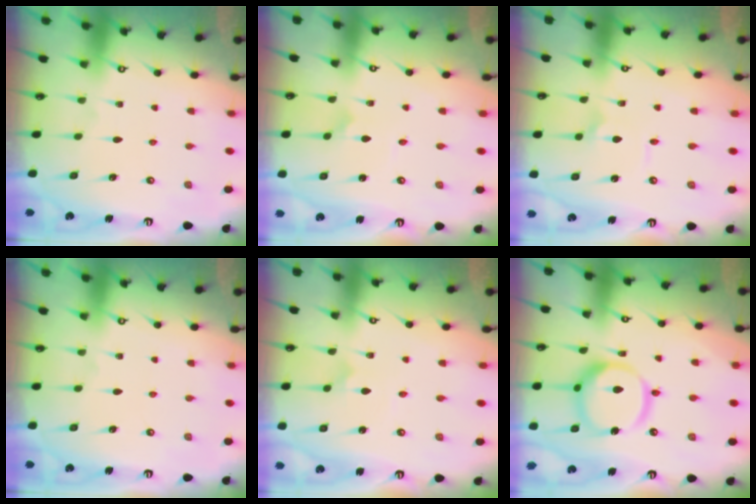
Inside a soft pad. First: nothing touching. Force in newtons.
{"total": 2.3, "press": 2.3, "slide": 0.2}
{"total": 2.3, "press": 2.3, "slide": 0.1}
{"total": 0.0}
{"total": 1.8, "press": 1.8, "slide": 0.1}
{"total": 16.6, "press": 16.5, "slide": 1.7}